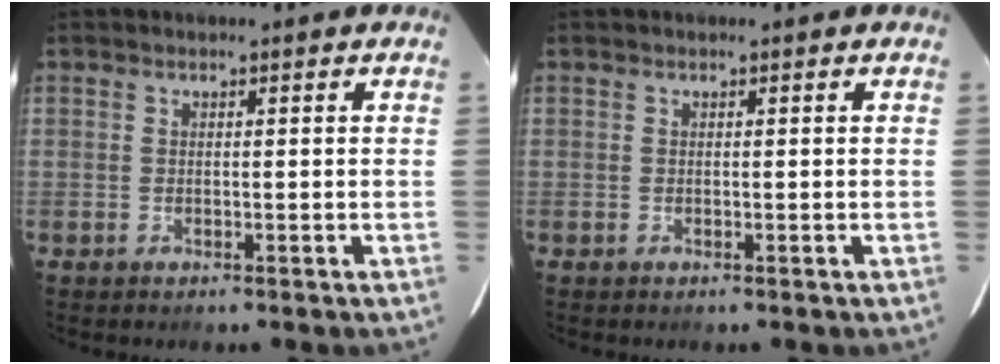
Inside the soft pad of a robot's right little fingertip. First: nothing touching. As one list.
[{"total": 0.0}]